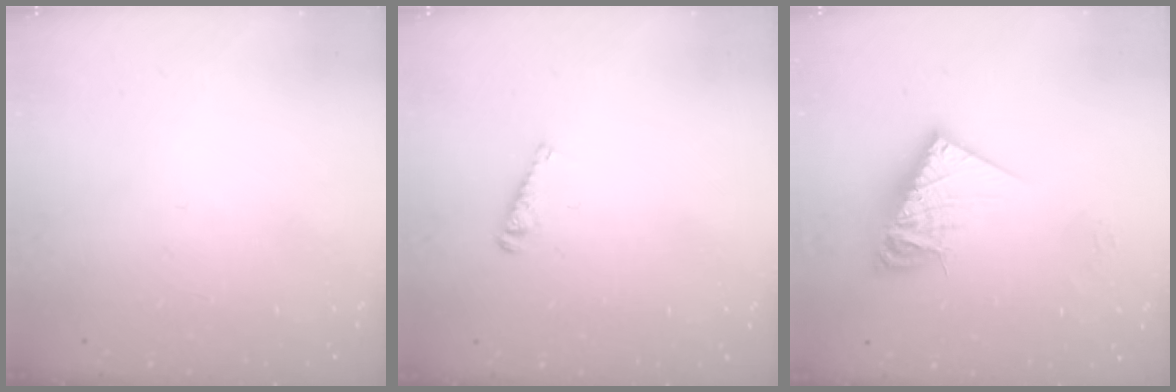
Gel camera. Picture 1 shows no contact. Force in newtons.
{"total": 4.0, "press": 4.0, "slide": 0.3}
{"total": 13.0, "press": 13.0, "slide": 1.0}